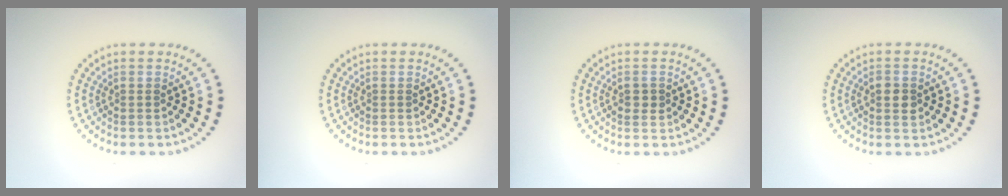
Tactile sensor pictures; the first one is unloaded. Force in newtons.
{"total": 0.0}
{"total": 1.2, "press": 1.2, "slide": 0.1}
{"total": 1.4, "press": 1.4, "slide": 0.2}